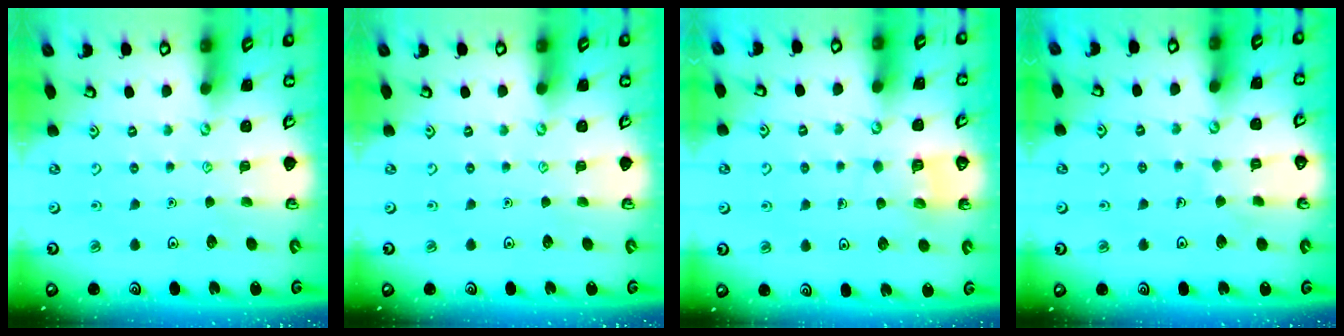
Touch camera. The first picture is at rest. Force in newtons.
{"total": 0.0}
{"total": 6.1, "press": 6.1, "slide": 0.4}
{"total": 4.1, "press": 4.1, "slide": 0.2}